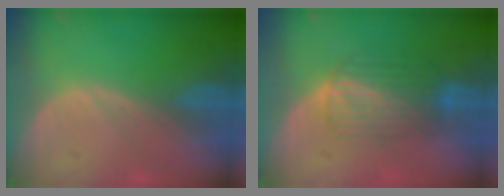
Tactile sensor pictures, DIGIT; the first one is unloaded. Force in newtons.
{"total": 6.8, "press": 6.1, "slide": 3.2}